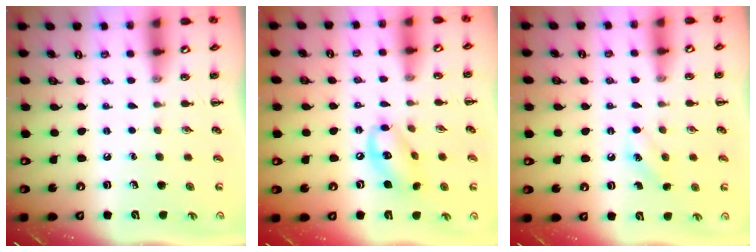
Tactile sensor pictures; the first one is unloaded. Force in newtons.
{"total": 12.2, "press": 12.0, "slide": 2.5}
{"total": 6.6, "press": 6.4, "slide": 1.8}